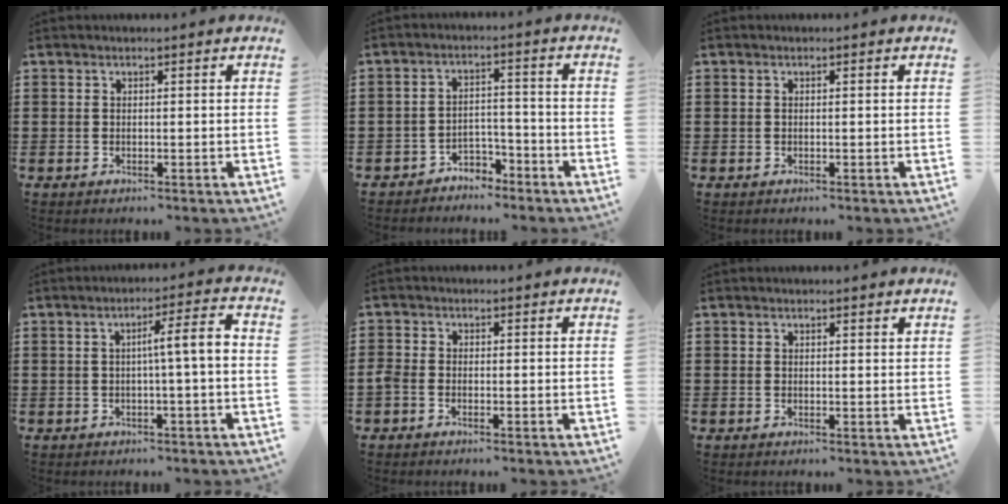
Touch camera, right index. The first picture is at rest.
{"total": 3.5, "force": [-3.2, 1.3, 0.3], "torque": [-0.011, 0.007, -0.066]}
{"total": 0.0}
{"total": 5.4, "force": [-0.3, 0.2, 5.4], "torque": [-0.100, 0.002, -0.011]}
{"total": 1.1, "force": [-0.9, 0.6, 0.4], "torque": [-0.019, -0.003, -0.019]}
{"total": 0.6, "force": [0.4, 0.3, 0.3], "torque": [-0.007, 0.003, 0.008]}